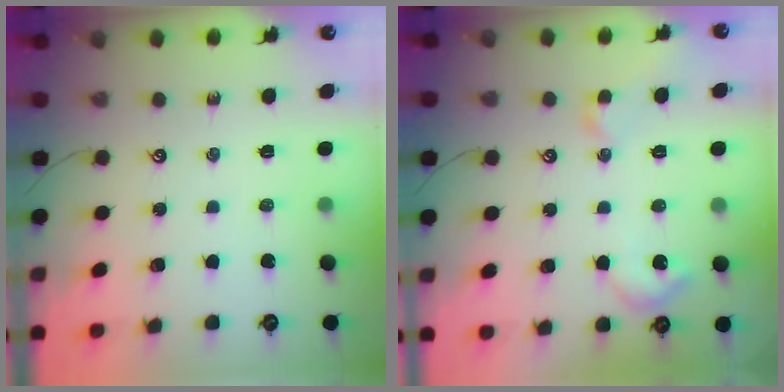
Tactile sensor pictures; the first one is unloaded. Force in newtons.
{"total": 4.7, "press": 4.6, "slide": 0.9}